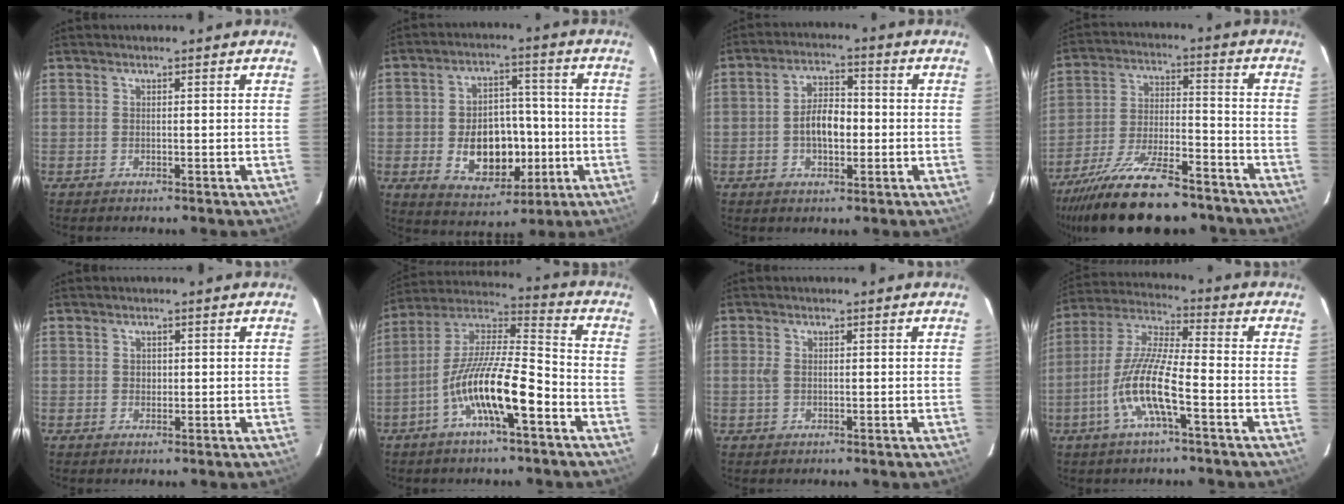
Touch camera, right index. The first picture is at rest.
{"total": 13.1, "force": [-2.9, 9.0, 9.1], "torque": [-0.181, 0.013, -0.022]}
{"total": 6.9, "force": [-1.1, 3.7, 5.7], "torque": [-0.104, 0.013, -0.016]}
{"total": 22.1, "force": [-17.7, 6.4, 11.6], "torque": [-0.222, -0.036, -0.275]}
{"total": 1.2, "force": [0.1, 1.1, 0.3], "torque": [-0.001, 0.003, 0.003]}
{"total": 15.2, "force": [-6.7, 3.0, 13.3], "torque": [-0.247, -0.002, -0.131]}
{"total": 1.8, "force": [-0.1, 1.3, 1.3], "torque": [-0.027, 0.001, -0.001]}
{"total": 12.0, "force": [-4.8, 1.8, 10.9], "torque": [-0.228, -0.002, -0.095]}